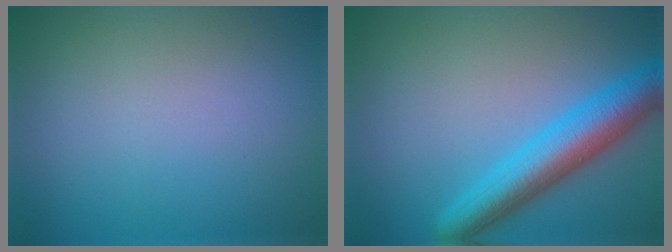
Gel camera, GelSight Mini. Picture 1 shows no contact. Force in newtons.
{"total": 5.8, "press": 5.8, "slide": 0.1}